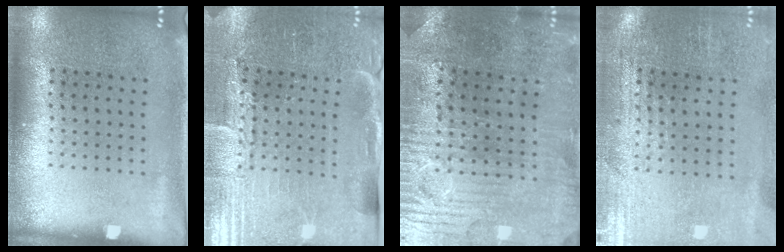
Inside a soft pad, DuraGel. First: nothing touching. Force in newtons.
{"total": 3.7, "press": 3.6, "slide": 0.4}
{"total": 1.7, "press": 1.7, "slide": 0.5}
{"total": 0.6, "press": 0.5, "slide": 0.4}